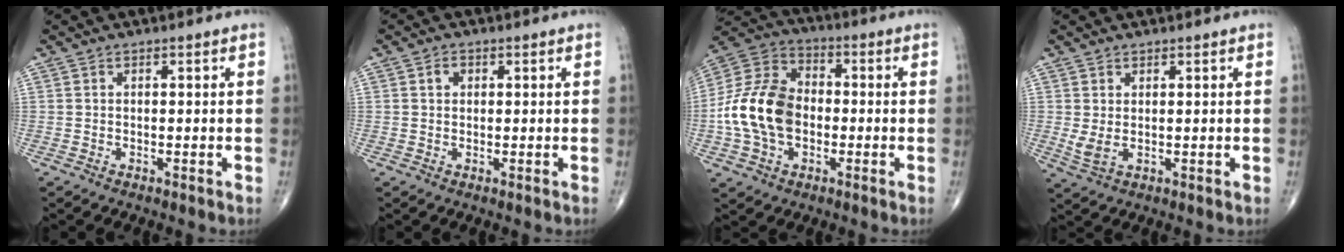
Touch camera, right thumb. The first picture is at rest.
{"total": 1.8, "force": [0.5, 1.4, 0.9], "torque": [-0.012, 0.003, 0.007]}
{"total": 15.5, "force": [-2.1, 10.9, 10.9], "torque": [-0.200, 0.033, -0.044]}
{"total": 2.9, "force": [0.5, 1.5, 2.4], "torque": [-0.054, -0.005, 0.018]}